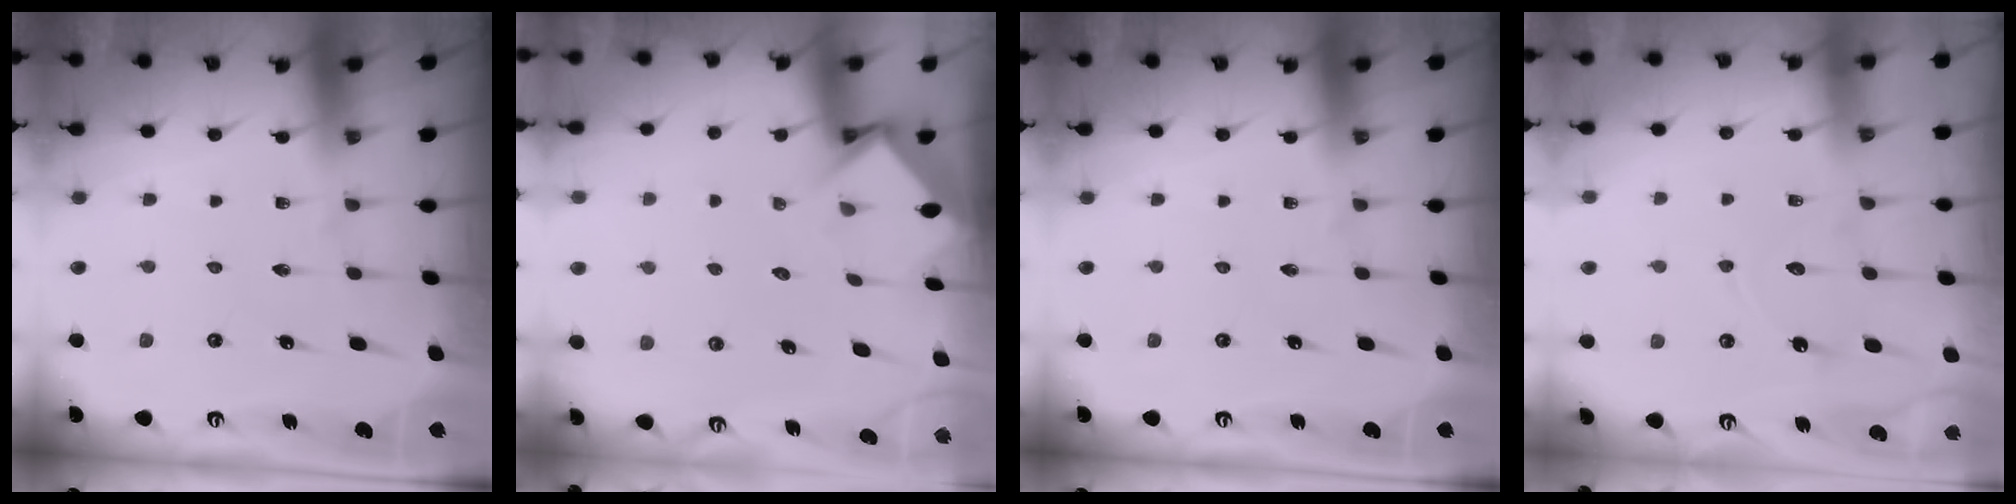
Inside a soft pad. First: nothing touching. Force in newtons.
{"total": 3.7, "press": 3.7, "slide": 0.3}
{"total": 0.0}
{"total": 7.0, "press": 7.0, "slide": 0.5}